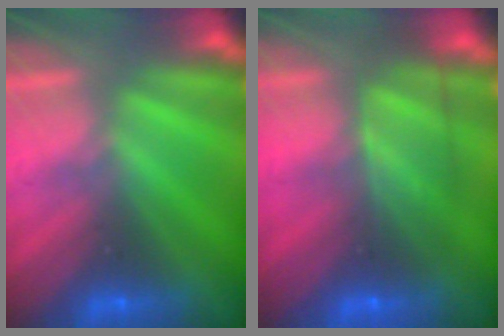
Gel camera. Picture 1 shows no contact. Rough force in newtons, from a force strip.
{"total": 7.4}